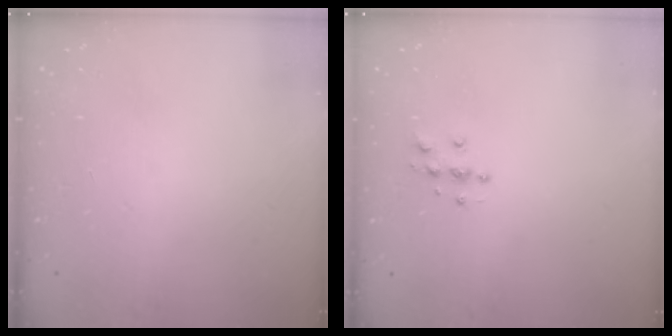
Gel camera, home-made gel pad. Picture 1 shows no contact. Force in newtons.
{"total": 5.2, "press": 5.1, "slide": 0.5}